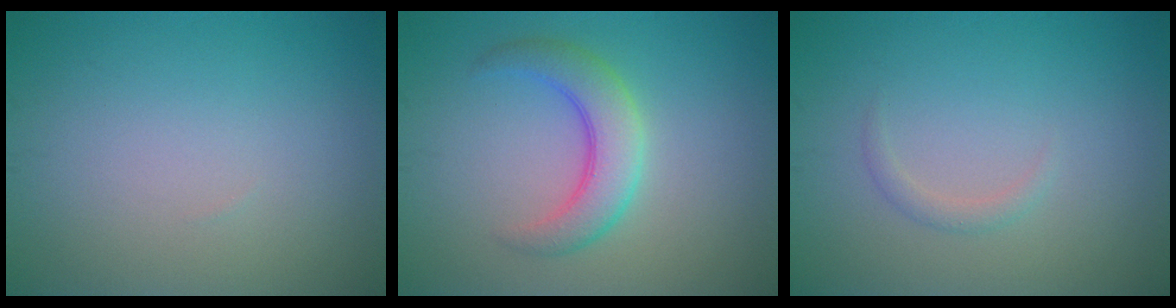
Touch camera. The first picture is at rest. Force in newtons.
{"total": 4.3, "press": 4.3, "slide": 0.1}
{"total": 1.0, "press": 1.0, "slide": 0.0}